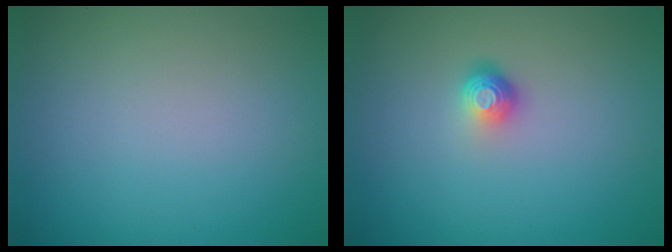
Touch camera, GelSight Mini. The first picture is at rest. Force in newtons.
{"total": 1.8, "press": 1.2, "slide": 1.3}